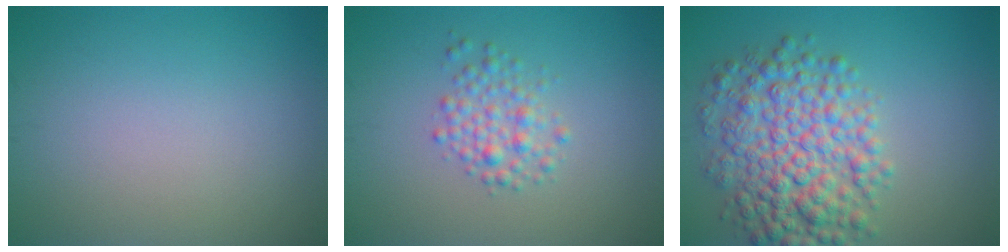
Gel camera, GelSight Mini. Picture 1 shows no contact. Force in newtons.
{"total": 2.4, "press": 2.4, "slide": 0.1}
{"total": 7.8, "press": 7.8, "slide": 0.0}